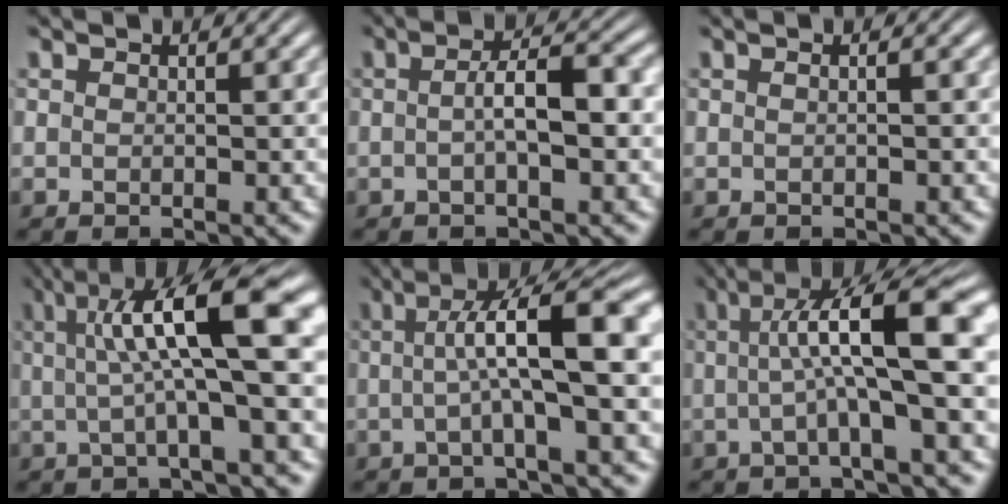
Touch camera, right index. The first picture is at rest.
{"total": 3.2, "force": [-0.6, 0.5, 3.1], "torque": [-0.051, 0.005, -0.012]}
{"total": 0.5, "force": [-0.2, -0.1, 0.5], "torque": [-0.008, 0.003, -0.004]}
{"total": 10.6, "force": [2.7, 3.0, 9.7], "torque": [-0.136, 0.032, 0.030]}
{"total": 7.4, "force": [0.3, 1.7, 7.2], "torque": [-0.117, 0.018, 0.001]}
{"total": 8.5, "force": [1.0, 2.2, 8.2], "torque": [-0.126, 0.019, 0.011]}